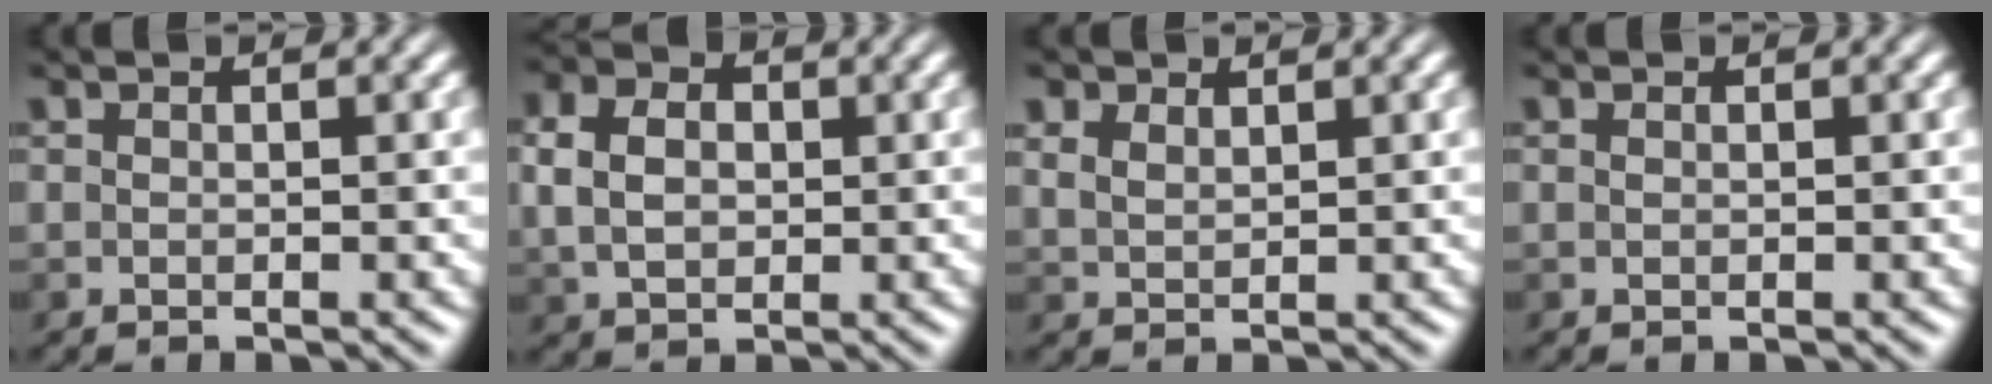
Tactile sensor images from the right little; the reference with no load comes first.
{"total": 5.3, "force": [0.6, 4.0, 3.4], "torque": [-0.074, 0.020, -0.003]}
{"total": 3.0, "force": [1.9, 1.8, 1.5], "torque": [-0.041, 0.006, 0.030]}
{"total": 0.0}